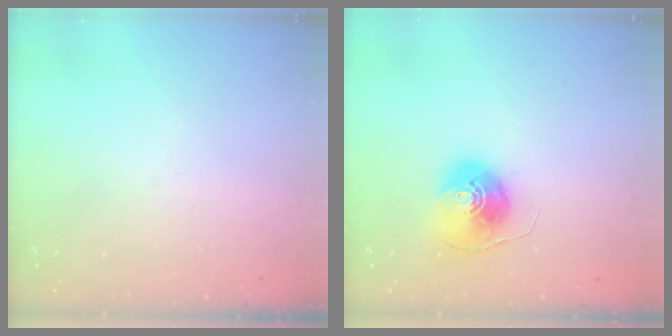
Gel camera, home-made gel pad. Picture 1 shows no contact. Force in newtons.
{"total": 8.9, "press": 8.9, "slide": 0.8}